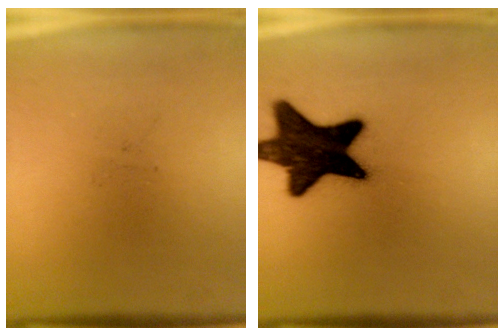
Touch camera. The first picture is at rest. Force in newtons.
{"total": 17.2}